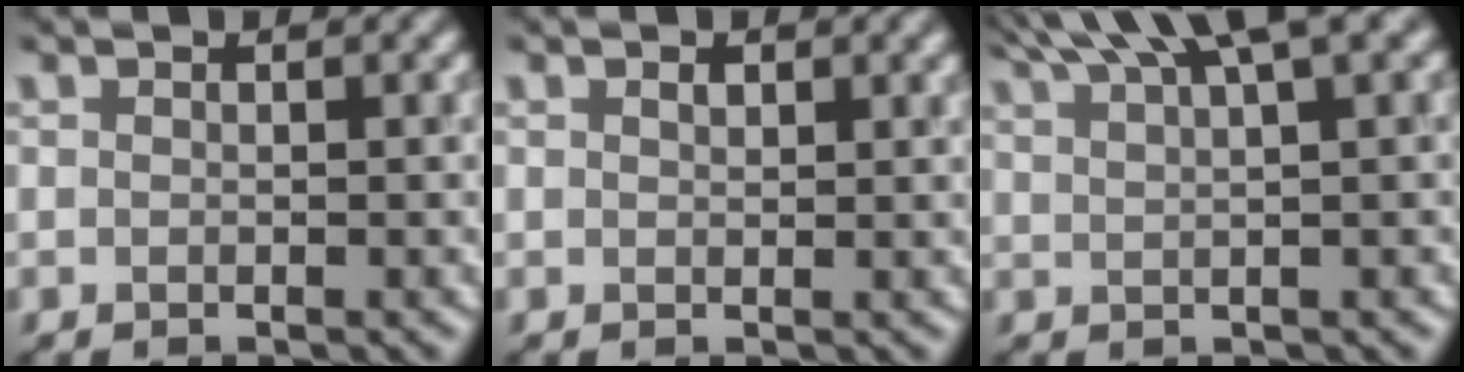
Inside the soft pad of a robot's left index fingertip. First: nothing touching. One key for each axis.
{"total": 0.8, "fx": 0.6, "fy": 0.3, "fz": 0.5, "tx": -0.008, "ty": 0.003, "tz": 0.009}
{"total": 7.9, "fx": 5.8, "fy": 1.2, "fz": 5.2, "tx": -0.056, "ty": 0.027, "tz": 0.075}